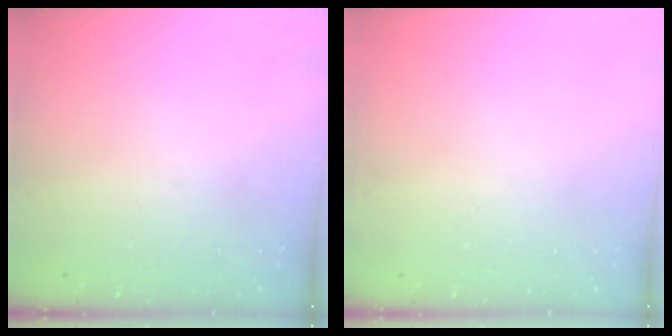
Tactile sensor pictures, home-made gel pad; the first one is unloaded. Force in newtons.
{"total": 0.0}